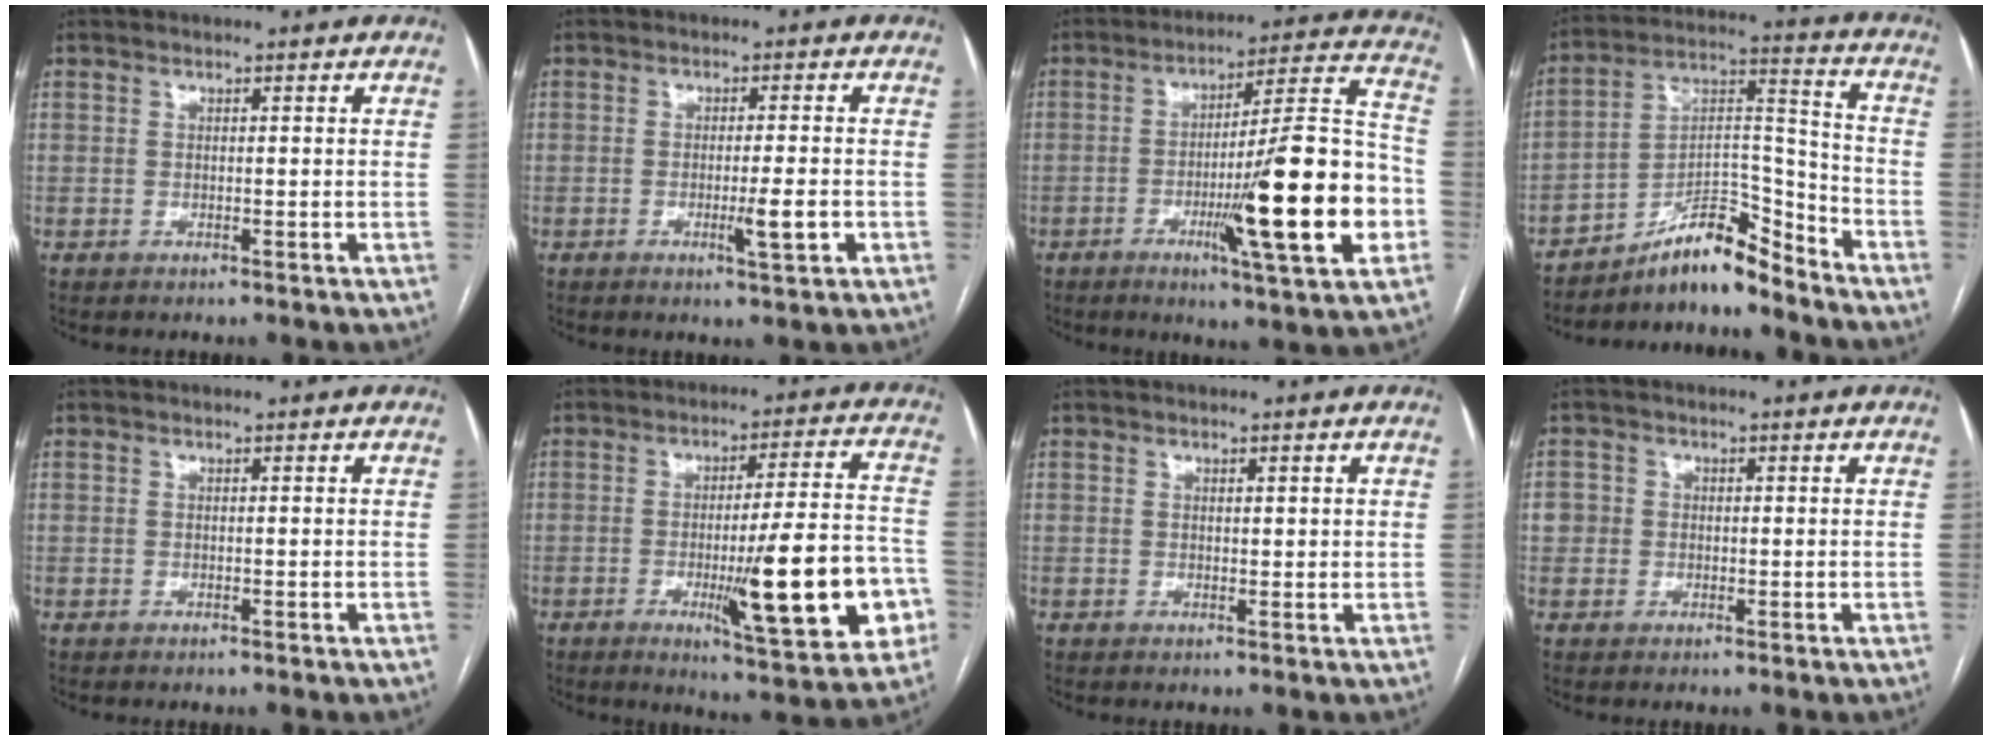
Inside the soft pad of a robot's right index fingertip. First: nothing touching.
{"total": 4.1, "force": [-1.4, 0.0, 3.9], "torque": [-0.063, -0.006, -0.019]}
{"total": 20.6, "force": [-5.6, 0.7, 19.8], "torque": [-0.280, -0.001, -0.083]}
{"total": 10.5, "force": [-9.3, 1.8, 4.4], "torque": [-0.073, 0.042, -0.161]}
{"total": 0.0}
{"total": 17.1, "force": [-4.9, 2.0, 16.3], "torque": [-0.223, -0.004, -0.060]}
{"total": 1.3, "force": [0.6, 0.5, 1.0], "torque": [-0.015, -0.002, 0.007]}
{"total": 2.7, "force": [-0.2, 2.6, 0.7], "torque": [-0.010, 0.012, -0.003]}